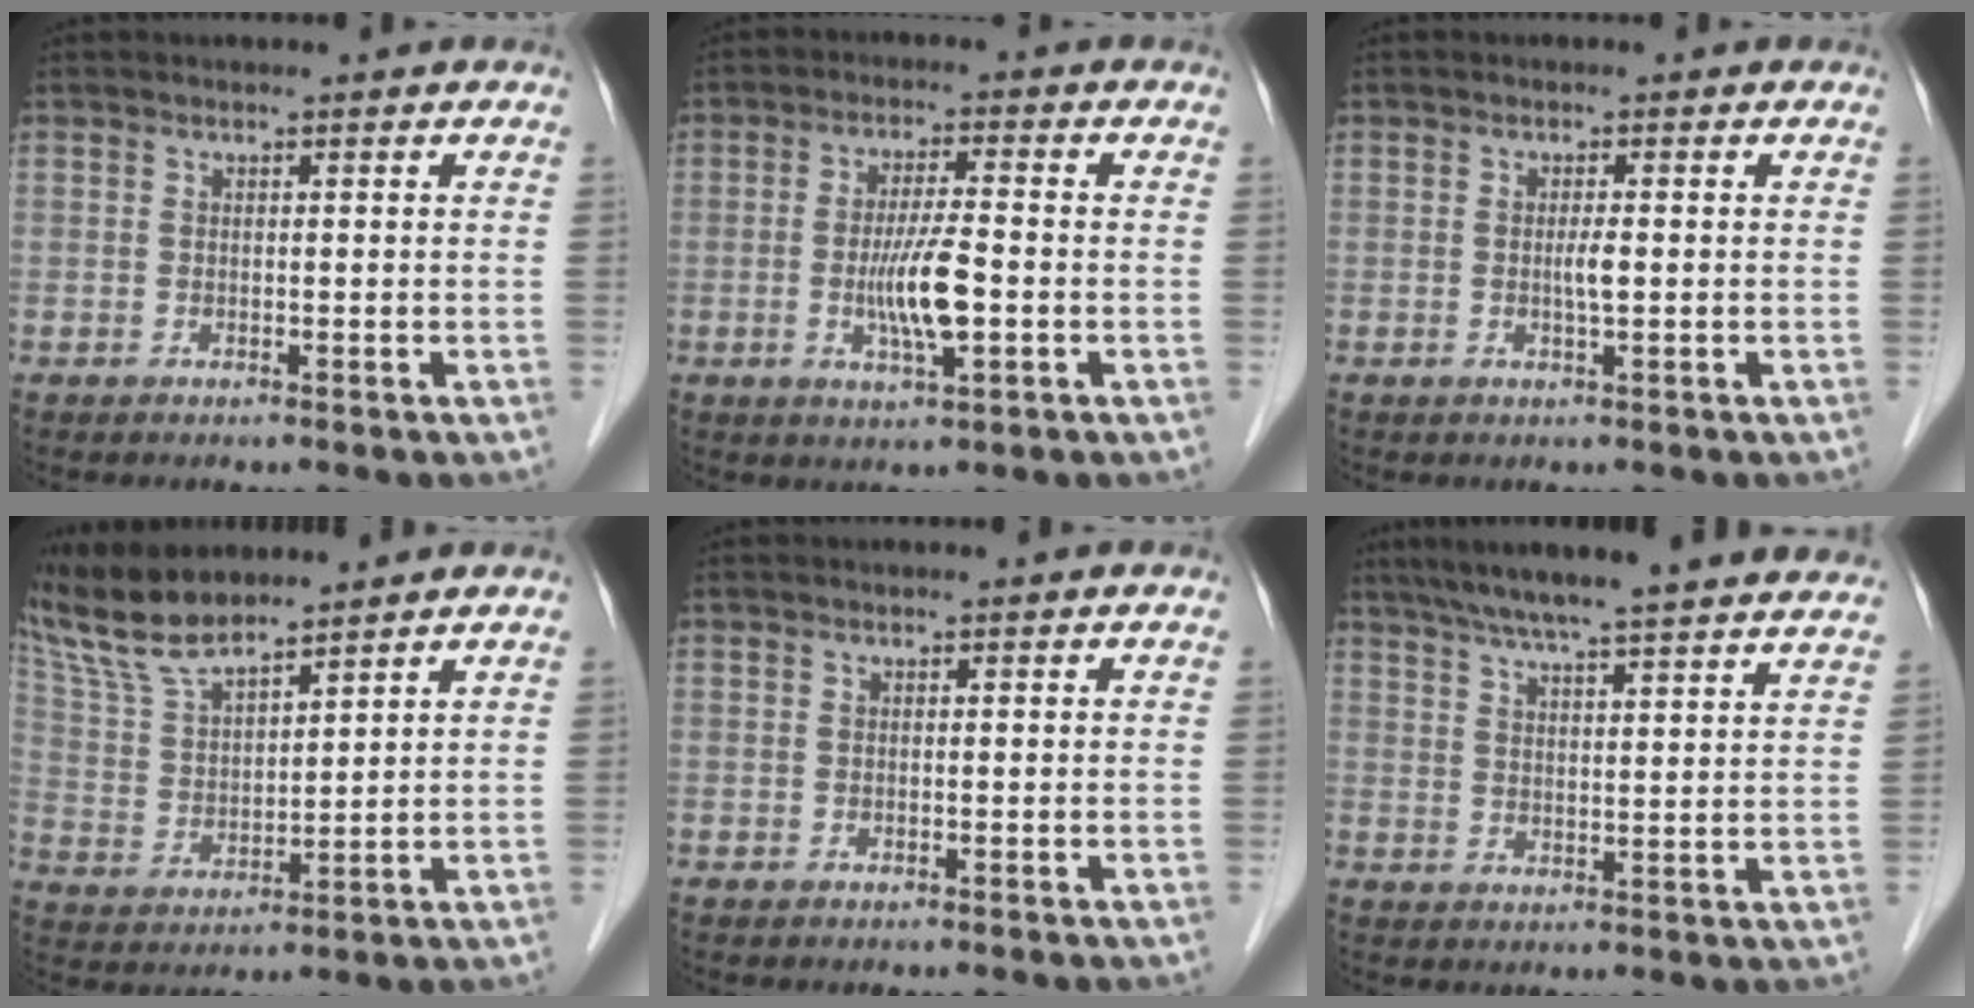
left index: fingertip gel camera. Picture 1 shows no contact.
{"total": 6.8, "force": [-1.6, 0.8, 6.6], "torque": [-0.127, -0.007, -0.031]}
{"total": 1.6, "force": [-0.2, 0.0, 1.6], "torque": [-0.028, -0.001, -0.006]}
{"total": 9.6, "force": [8.7, 1.0, 3.8], "torque": [-0.096, 0.014, 0.178]}
{"total": 0.0}
{"total": 22.1, "force": [19.4, 0.9, 10.7], "torque": [-0.171, 0.018, 0.252]}